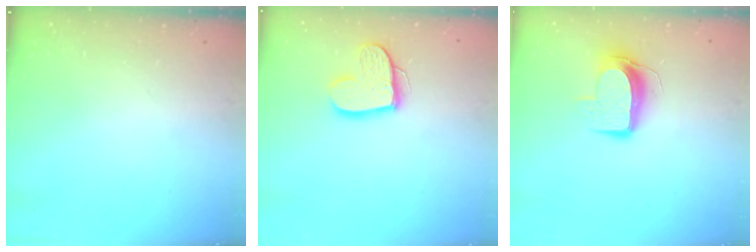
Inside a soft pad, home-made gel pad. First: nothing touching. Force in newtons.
{"total": 12.9, "press": 12.9, "slide": 1.0}
{"total": 9.7, "press": 9.7, "slide": 0.8}